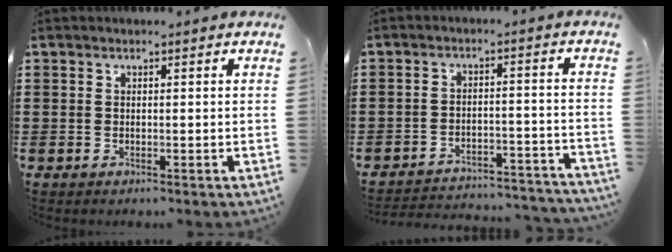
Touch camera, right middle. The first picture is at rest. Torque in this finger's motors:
{"motor_torque": [0.51, -0.10, 0.26, 0.09]}